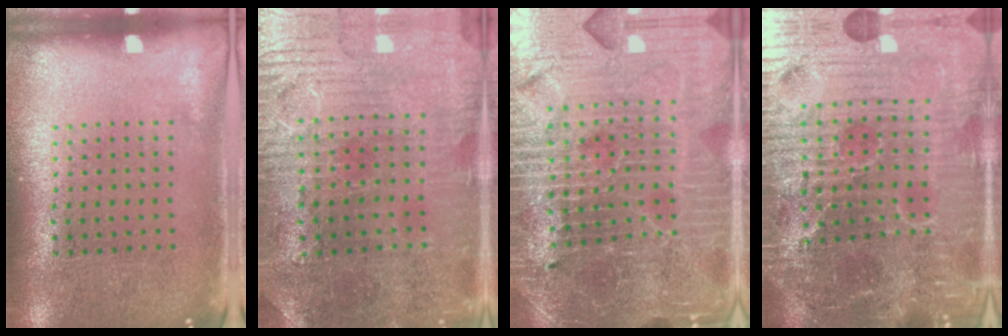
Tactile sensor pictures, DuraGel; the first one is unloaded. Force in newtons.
{"total": 1.5, "press": 1.3, "slide": 0.6}
{"total": 5.4, "press": 5.0, "slide": 1.9}
{"total": 7.3, "press": 6.6, "slide": 3.1}